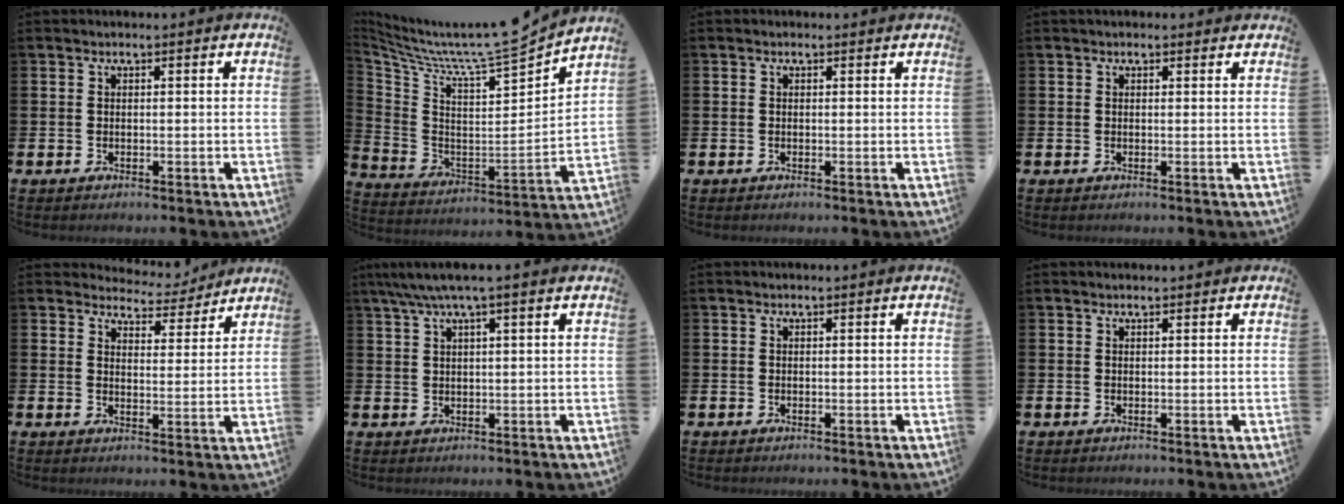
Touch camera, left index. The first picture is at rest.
{"total": 8.5, "force": [7.6, 0.5, 3.6], "torque": [-0.102, -0.073, 0.117]}
{"total": 0.0}
{"total": 0.9, "force": [0.7, 0.4, 0.2], "torque": [0.007, 0.003, 0.010]}
{"total": 5.0, "force": [4.9, 1.2, -0.1], "torque": [-0.007, -0.040, 0.084]}
{"total": 4.0, "force": [2.6, 0.2, 3.0], "torque": [-0.065, 0.003, 0.047]}
{"total": 0.0}
{"total": 0.5, "force": [0.4, 0.3, 0.2], "torque": [0.007, 0.000, 0.004]}